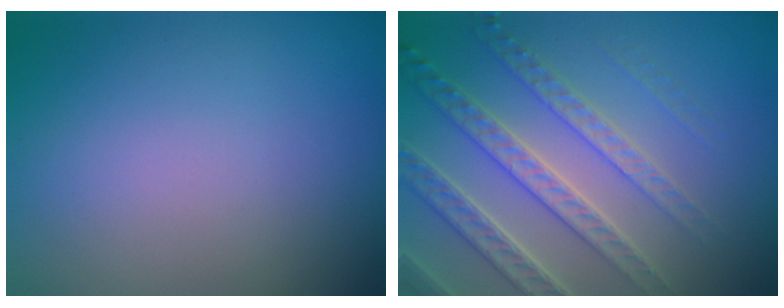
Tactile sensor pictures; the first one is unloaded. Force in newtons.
{"total": 4.8, "press": 4.6, "slide": 1.3}